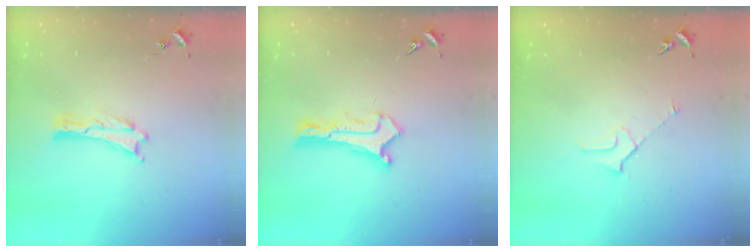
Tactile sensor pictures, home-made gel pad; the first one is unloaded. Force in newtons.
{"total": 0.8, "press": 0.8, "slide": 0.0}
{"total": 2.3, "press": 2.3, "slide": 0.2}